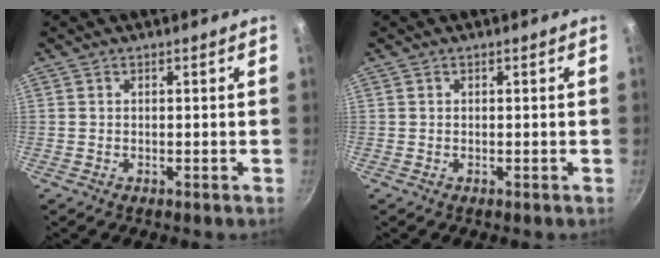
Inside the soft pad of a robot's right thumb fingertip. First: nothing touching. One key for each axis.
{"total": 0.0}